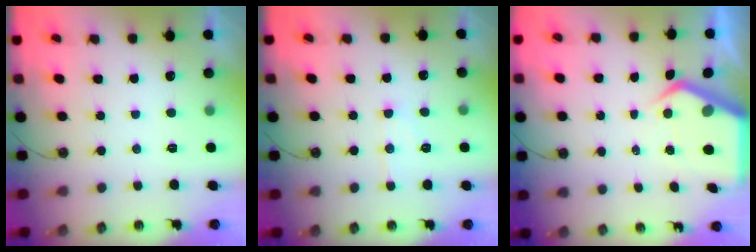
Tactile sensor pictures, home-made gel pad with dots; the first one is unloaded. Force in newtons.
{"total": 7.6, "press": 7.5, "slide": 0.6}
{"total": 6.2, "press": 6.2, "slide": 0.6}